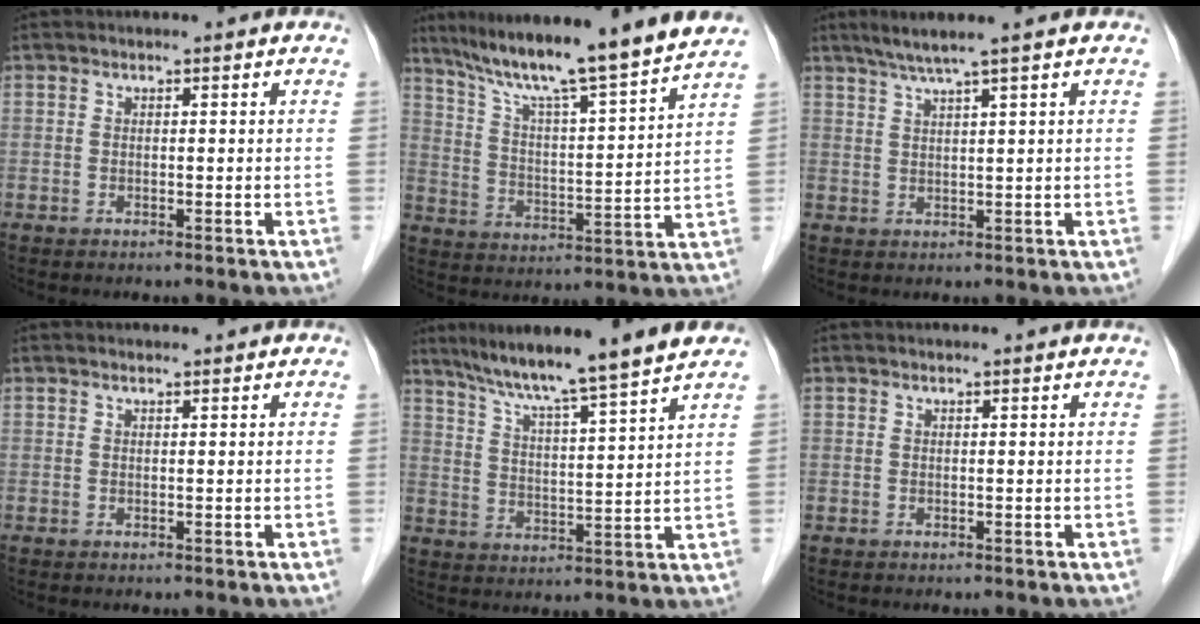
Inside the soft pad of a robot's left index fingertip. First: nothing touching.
{"total": 16.5, "force": [14.4, -1.5, 7.9], "torque": [-0.136, -0.010, 0.221]}
{"total": 4.3, "force": [3.1, -1.2, 2.8], "torque": [-0.056, 0.005, 0.062]}
{"total": 0.6, "force": [0.6, 0.1, 0.1], "torque": [-0.012, 0.005, 0.011]}
{"total": 12.6, "force": [10.8, -1.4, 6.3], "torque": [-0.106, 0.012, 0.170]}
{"total": 0.6, "force": [0.5, -0.1, 0.1], "torque": [-0.007, -0.002, 0.012]}